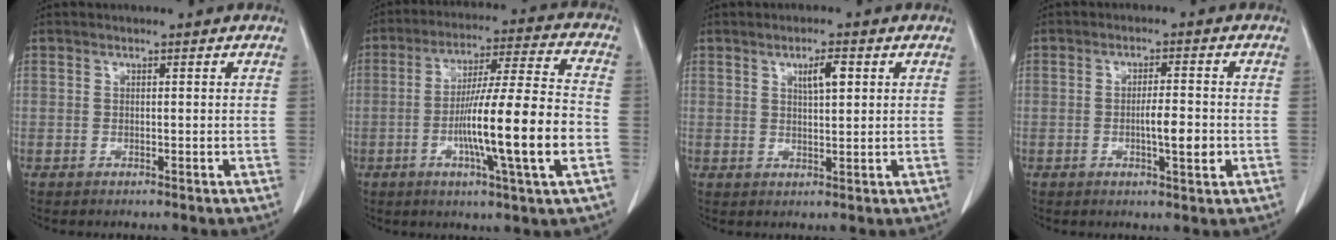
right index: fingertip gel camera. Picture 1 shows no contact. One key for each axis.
{"total": 16.6, "fx": -4.1, "fy": -0.2, "fz": 16.1, "tx": -0.277, "ty": -0.004, "tz": -0.073}
{"total": 3.5, "fx": 1.5, "fy": 0.8, "fz": 3.1, "tx": -0.052, "ty": -0.001, "tz": 0.025}
{"total": 4.8, "fx": -1.0, "fy": 0.8, "fz": 4.7, "tx": -0.078, "ty": -0.002, "tz": -0.013}